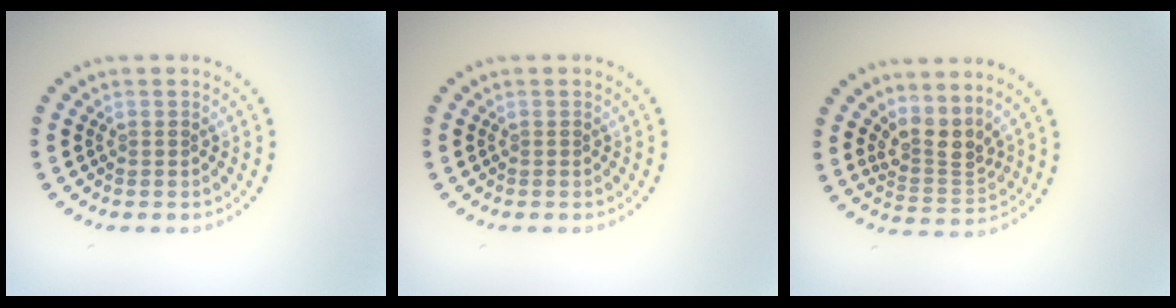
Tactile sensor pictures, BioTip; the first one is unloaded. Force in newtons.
{"total": 0.0}
{"total": 3.2, "press": 2.3, "slide": 2.2}